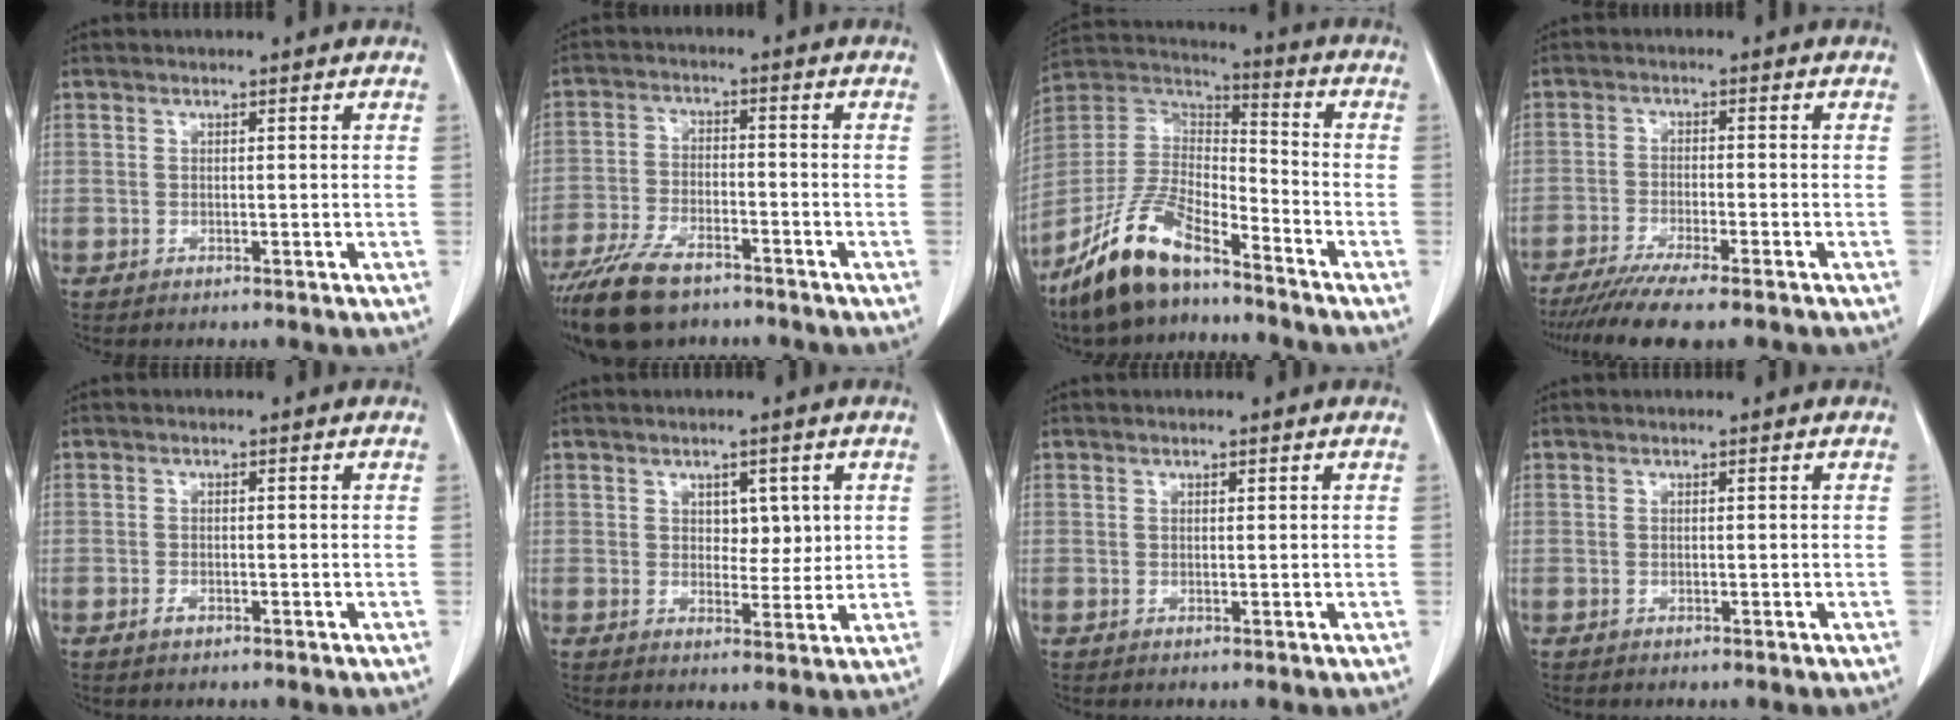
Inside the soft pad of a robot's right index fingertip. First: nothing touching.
{"total": 12.2, "force": [-8.9, 4.8, 6.8], "torque": [-0.135, -0.016, -0.159]}
{"total": 16.4, "force": [-11.7, 5.2, 10.3], "torque": [-0.216, 0.001, -0.220]}
{"total": 11.2, "force": [-8.9, 1.2, 6.7], "torque": [-0.105, -0.019, -0.138]}
{"total": 1.6, "force": [-0.8, 0.9, 1.0], "torque": [-0.017, 0.003, -0.011]}
{"total": 5.3, "force": [1.5, 3.1, 4.0], "torque": [-0.056, 0.005, 0.030]}
{"total": 0.6, "force": [0.3, 0.4, 0.3], "torque": [-0.007, 0.000, 0.006]}
{"total": 0.0}